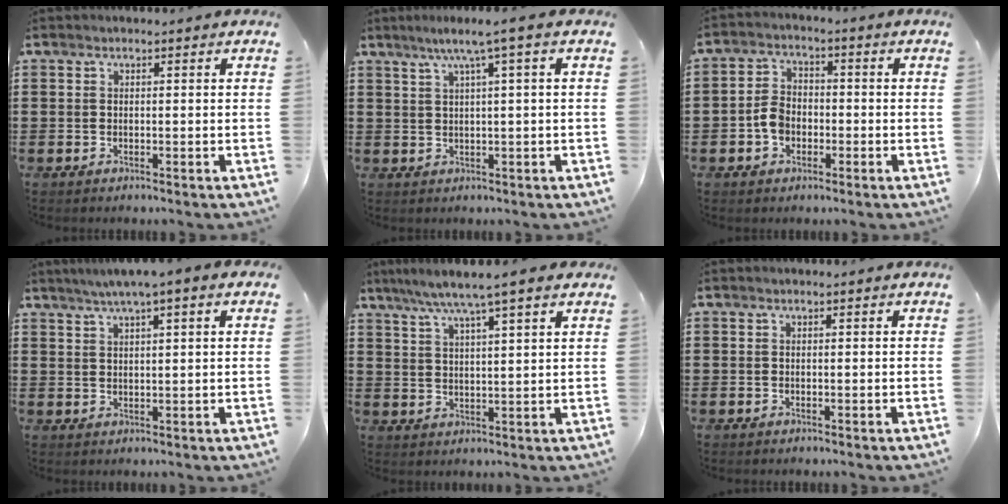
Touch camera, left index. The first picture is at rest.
{"total": 4.1, "force": [1.5, -0.4, 3.8], "torque": [-0.076, 0.000, 0.020]}
{"total": 4.4, "force": [-1.6, 3.3, 2.5], "torque": [-0.063, 0.006, -0.035]}
{"total": 3.1, "force": [1.9, -0.1, 2.4], "torque": [-0.050, 0.000, 0.033]}
{"total": 5.9, "force": [4.4, -0.2, 3.9], "torque": [-0.089, -0.014, 0.074]}
{"total": 0.0}